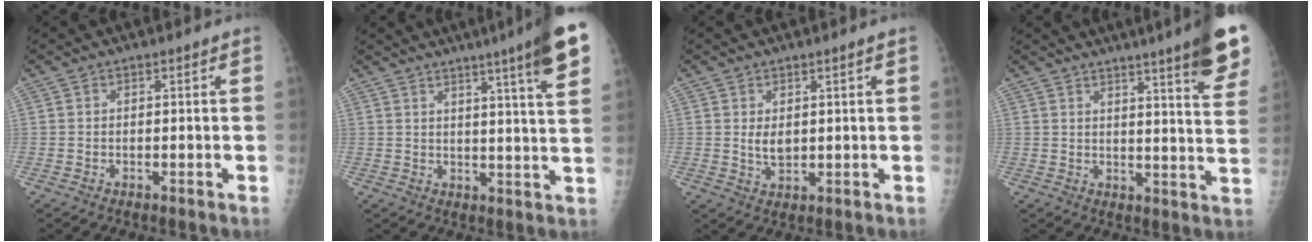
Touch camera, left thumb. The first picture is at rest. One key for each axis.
{"total": 12.9, "fx": 7.7, "fy": 0.2, "fz": 10.4, "tx": -0.137, "ty": -0.030, "tz": 0.090}
{"total": 2.9, "fx": 0.8, "fy": 1.3, "fz": 2.4, "tx": -0.041, "ty": -0.012, "tz": 0.022}
{"total": 14.6, "fx": 9.9, "fy": 1.2, "fz": 10.7, "tx": -0.116, "ty": -0.052, "tz": 0.113}